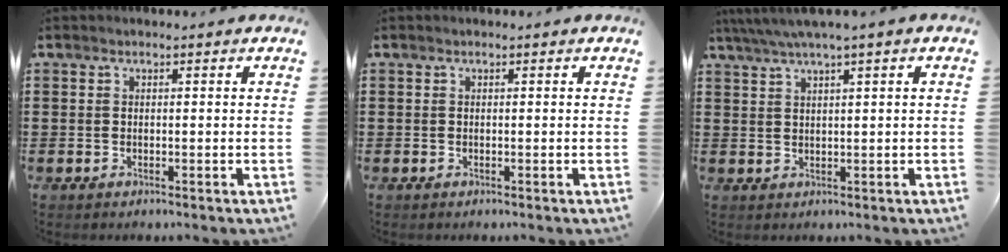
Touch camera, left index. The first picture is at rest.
{"total": 0.0}
{"total": 2.6, "force": [1.7, -0.2, 2.0], "torque": [-0.041, 0.001, 0.030]}